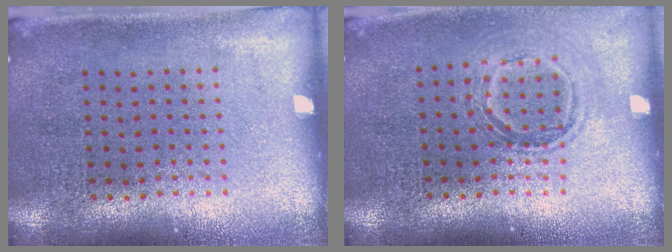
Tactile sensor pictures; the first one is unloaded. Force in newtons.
{"total": 1.3, "press": 1.1, "slide": 0.7}